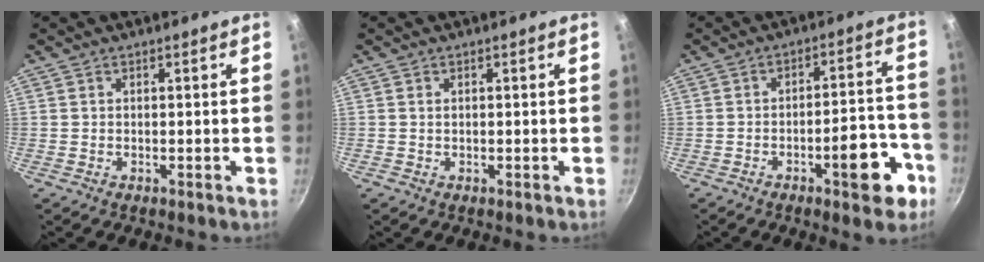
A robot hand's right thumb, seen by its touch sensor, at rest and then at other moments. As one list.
[{"total": 0.6, "force": [0.2, 0.5, 0.3], "torque": [-0.003, 0.001, 0.003]}, {"total": 11.1, "force": [-5.3, 4.0, 8.9], "torque": [-0.086, 0.046, -0.066]}]